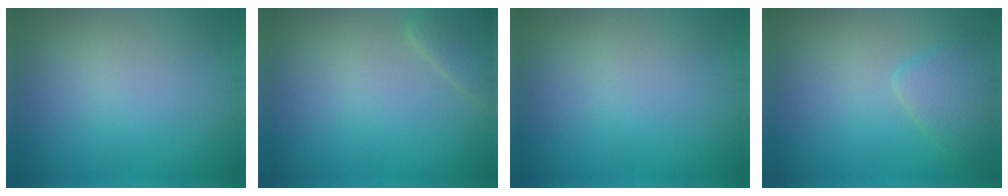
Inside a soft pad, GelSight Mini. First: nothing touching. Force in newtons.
{"total": 2.0, "press": 2.0, "slide": 0.2}
{"total": 0.0}
{"total": 2.7, "press": 2.7, "slide": 0.3}